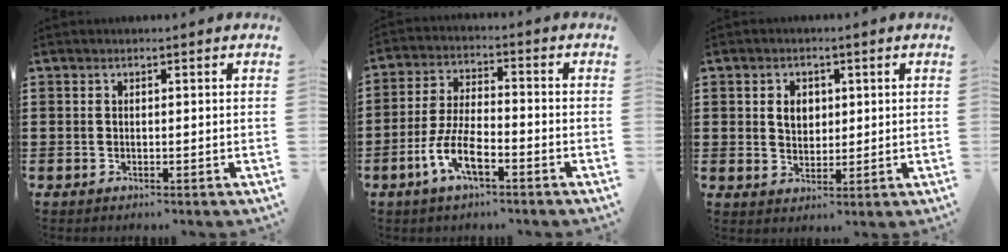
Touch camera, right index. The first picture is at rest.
{"total": 7.3, "force": [-3.7, 2.3, 5.8], "torque": [-0.144, -0.011, -0.076]}
{"total": 3.3, "force": [0.7, 2.5, 2.0], "torque": [-0.038, 0.007, 0.009]}